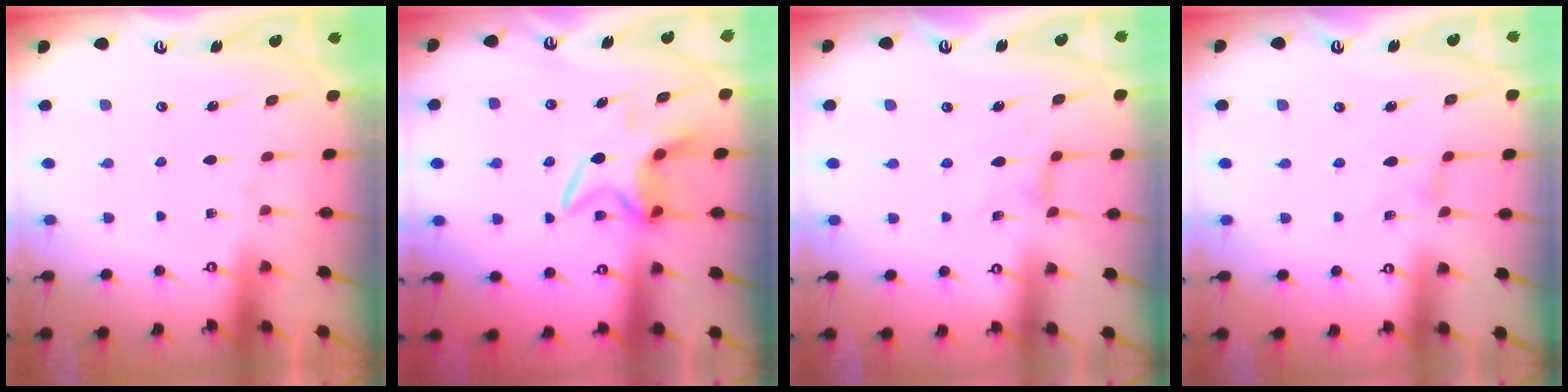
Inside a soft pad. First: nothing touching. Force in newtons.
{"total": 8.0, "press": 8.0, "slide": 0.6}
{"total": 2.5, "press": 2.5, "slide": 0.5}
{"total": 0.7, "press": 0.7, "slide": 0.3}